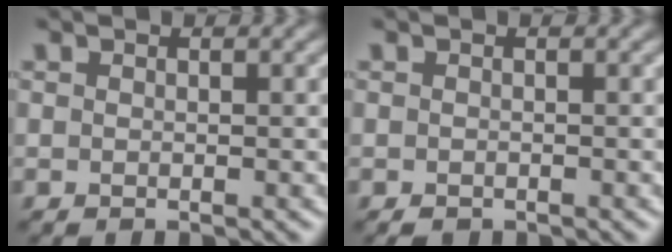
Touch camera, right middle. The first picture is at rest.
{"total": 0.6, "force": [-0.5, 0.3, 0.2], "torque": [-0.004, -0.003, -0.007]}